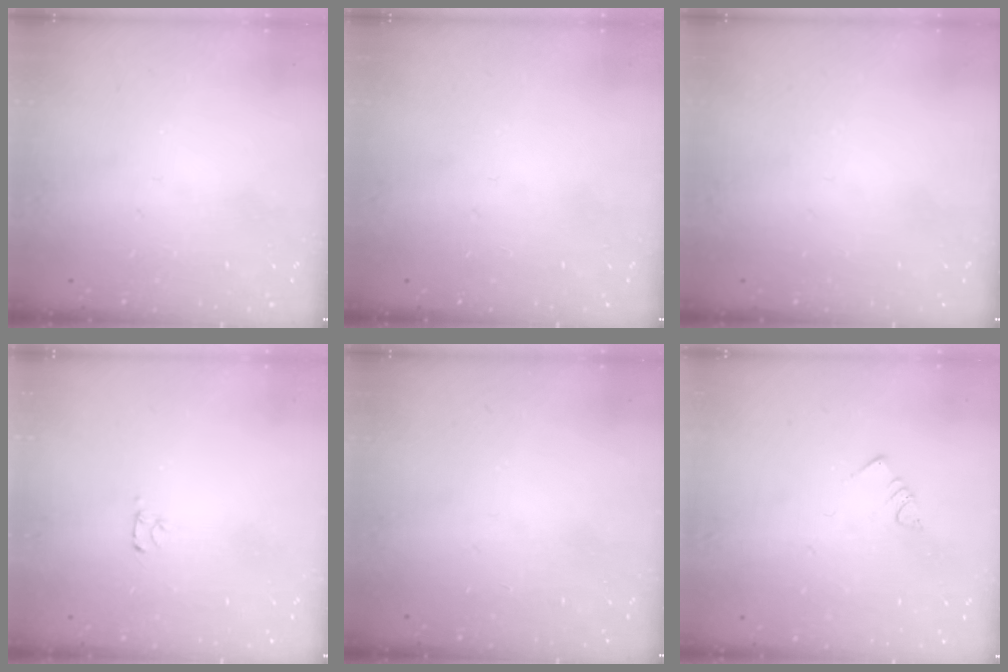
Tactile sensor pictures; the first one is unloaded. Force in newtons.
{"total": 0.0}
{"total": 0.0}
{"total": 2.5, "press": 2.4, "slide": 0.3}
{"total": 0.0}
{"total": 3.0, "press": 3.0, "slide": 0.2}